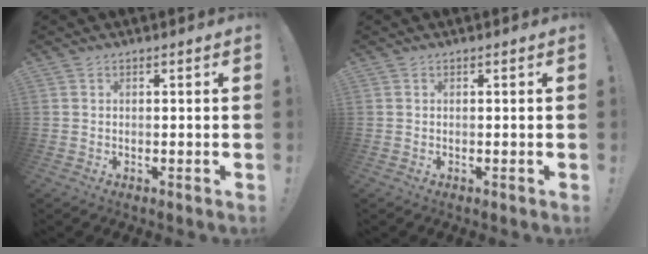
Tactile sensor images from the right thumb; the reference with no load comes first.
{"total": 0.0}